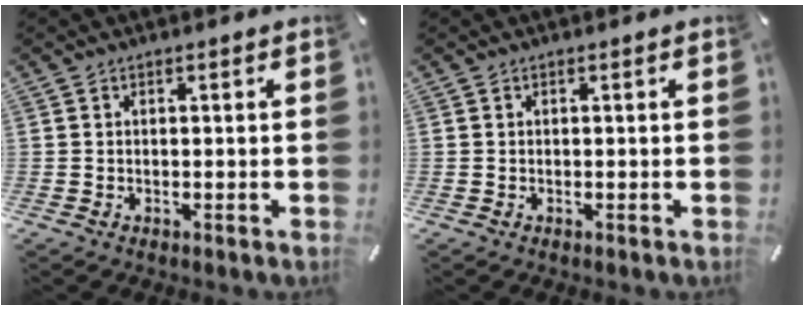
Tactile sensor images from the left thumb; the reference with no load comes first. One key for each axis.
{"total": 0.0}